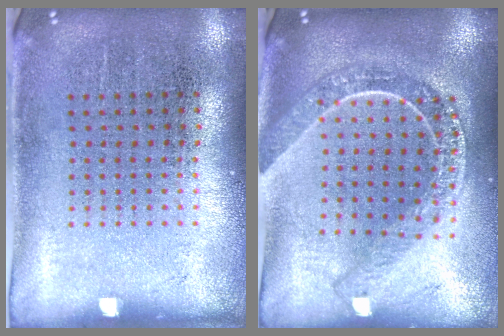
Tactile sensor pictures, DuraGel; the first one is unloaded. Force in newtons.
{"total": 2.2, "press": 1.9, "slide": 1.2}